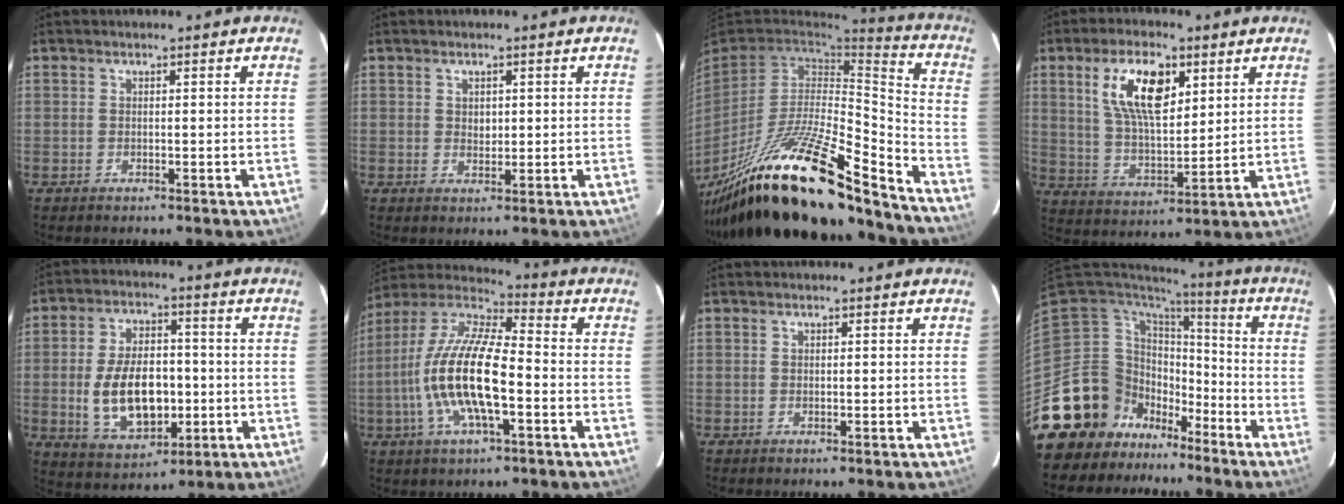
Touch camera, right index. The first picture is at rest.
{"total": 1.9, "force": [0.6, 1.6, 0.9], "torque": [-0.009, 0.003, 0.013]}
{"total": 29.4, "force": [-21.4, 6.3, 19.2], "torque": [-0.332, -0.043, -0.355]}
{"total": 13.2, "force": [5.8, 6.0, 10.3], "torque": [-0.183, 0.012, 0.115]}
{"total": 14.2, "force": [-2.0, 8.4, 11.3], "torque": [-0.226, 0.005, -0.015]}
{"total": 18.0, "force": [-4.1, 5.7, 16.6], "torque": [-0.327, -0.003, -0.085]}
{"total": 0.6, "force": [0.2, 0.2, 0.5], "torque": [-0.007, 0.002, 0.005]}
{"total": 16.7, "force": [-10.8, 12.2, 3.7], "torque": [-0.113, 0.036, -0.175]}